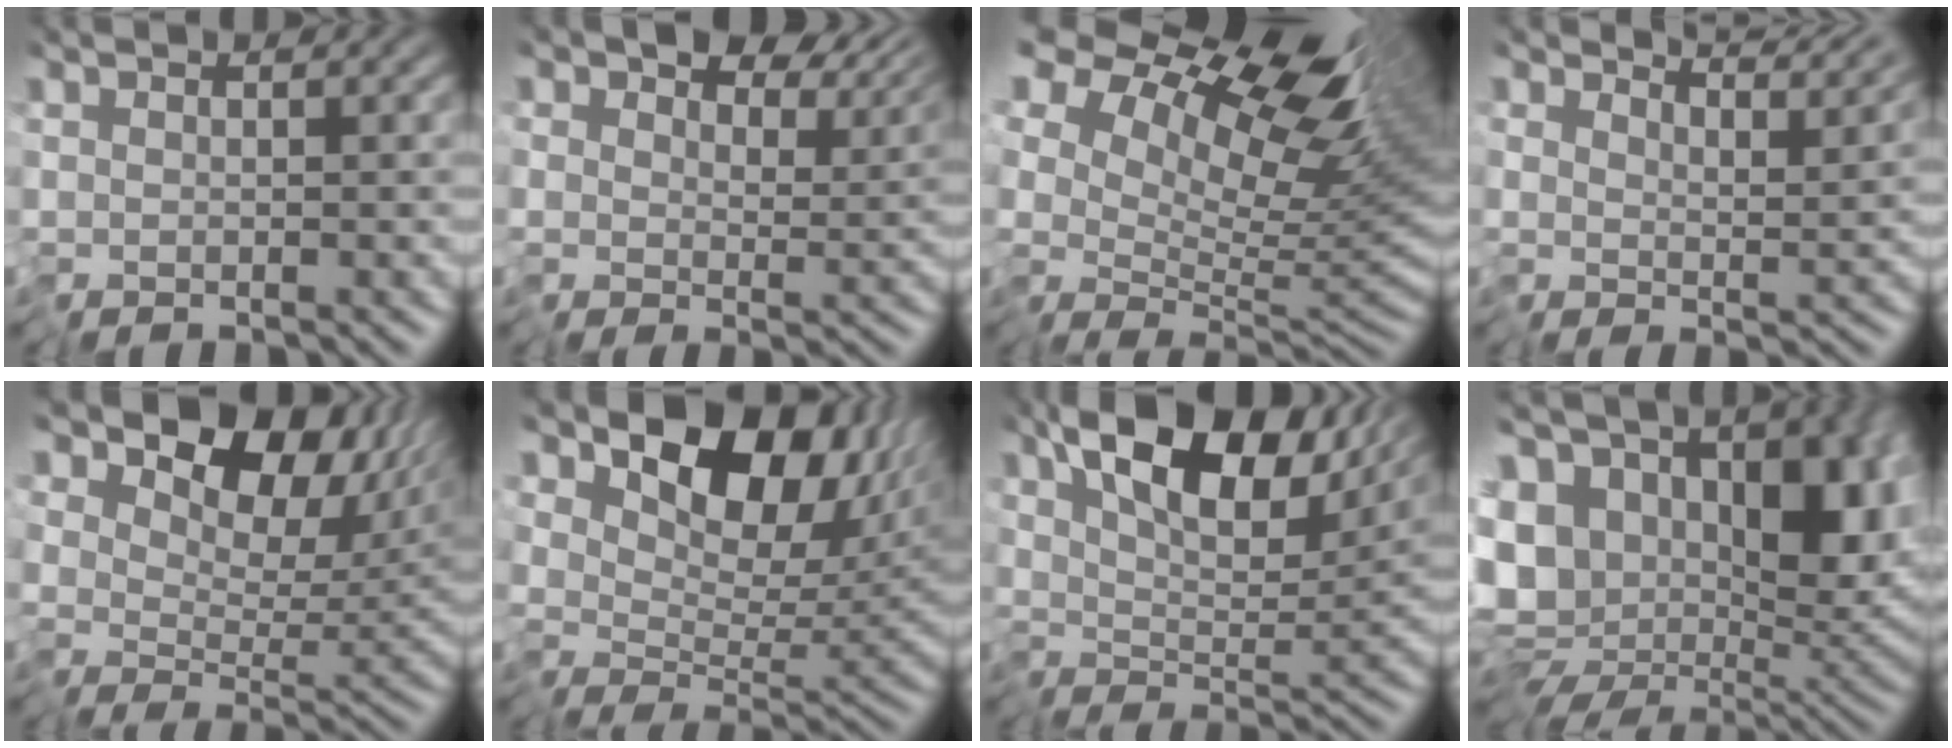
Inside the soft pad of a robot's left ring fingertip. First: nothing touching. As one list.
[{"total": 7.8, "force": [5.8, 3.8, 3.5], "torque": [-0.056, 0.004, 0.100]}, {"total": 13.8, "force": [8.8, 5.9, 8.8], "torque": [-0.153, 0.042, 0.148]}, {"total": 5.0, "force": [4.9, 0.0, 1.3], "torque": [-0.008, 0.016, 0.061]}, {"total": 9.9, "force": [5.4, 6.0, 5.7], "torque": [-0.074, 0.001, 0.089]}, {"total": 10.3, "force": [5.1, 6.0, 6.7], "torque": [-0.088, -0.004, 0.088]}, {"total": 10.8, "force": [6.4, 4.6, 7.3], "torque": [-0.115, 0.012, 0.109]}, {"total": 18.2, "force": [2.9, 12.5, 12.9], "torque": [-0.211, -0.022, 0.090]}]